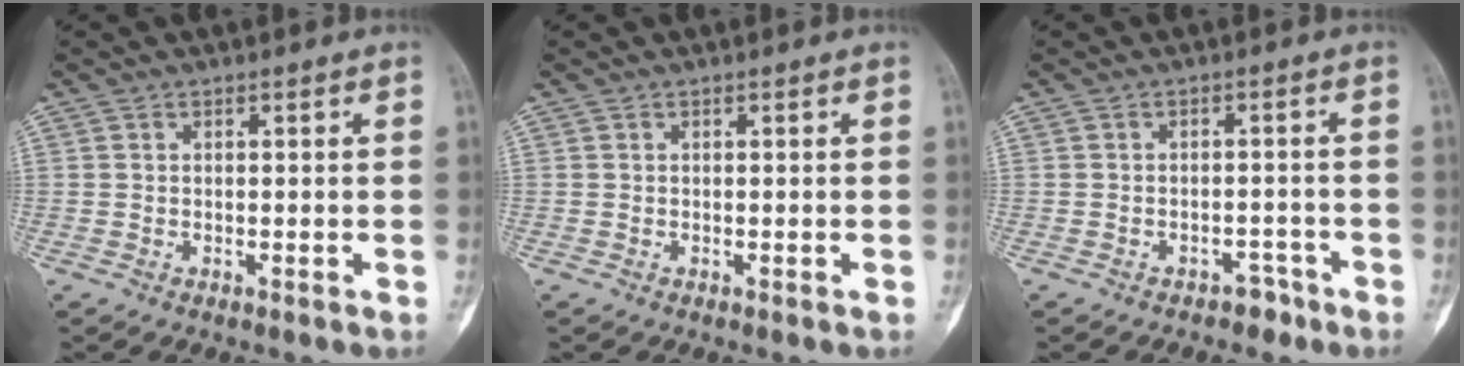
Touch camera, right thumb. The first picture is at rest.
{"total": 0.0}
{"total": 2.9, "force": [-2.1, 1.8, 1.0], "torque": [-0.002, 0.024, -0.025]}